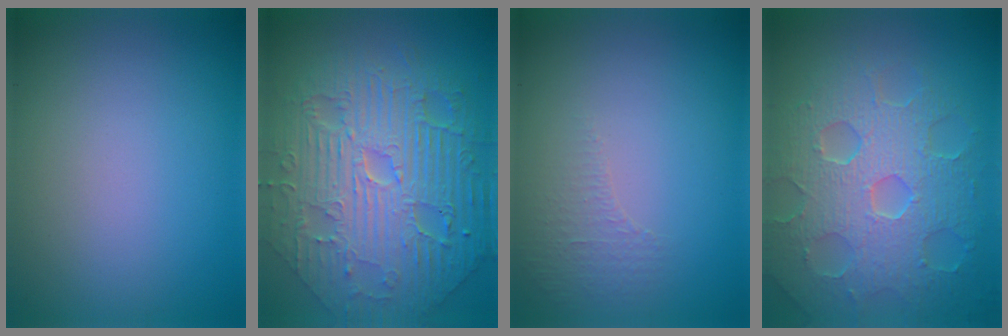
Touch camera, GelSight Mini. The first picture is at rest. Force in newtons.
{"total": 11.8, "press": 7.7, "slide": 9.0}
{"total": 0.9, "press": 0.5, "slide": 0.8}
{"total": 8.6, "press": 5.8, "slide": 6.4}